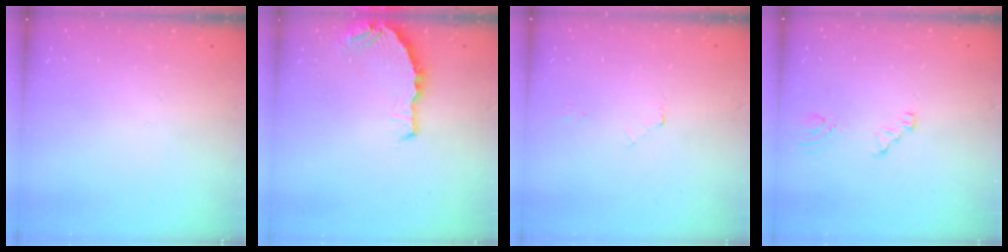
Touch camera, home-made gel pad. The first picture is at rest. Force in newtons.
{"total": 7.2, "press": 5.9, "slide": 4.1}
{"total": 2.0, "press": 2.0, "slide": 0.3}
{"total": 3.8, "press": 1.7, "slide": 3.4}